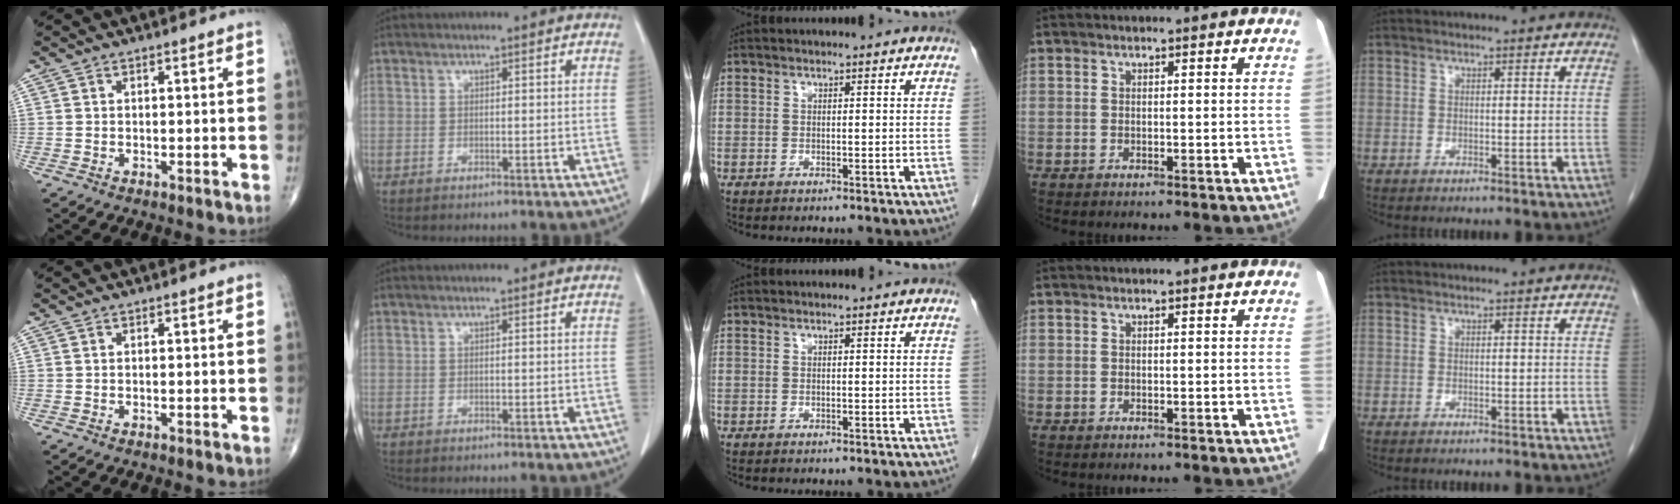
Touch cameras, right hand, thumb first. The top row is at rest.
{}